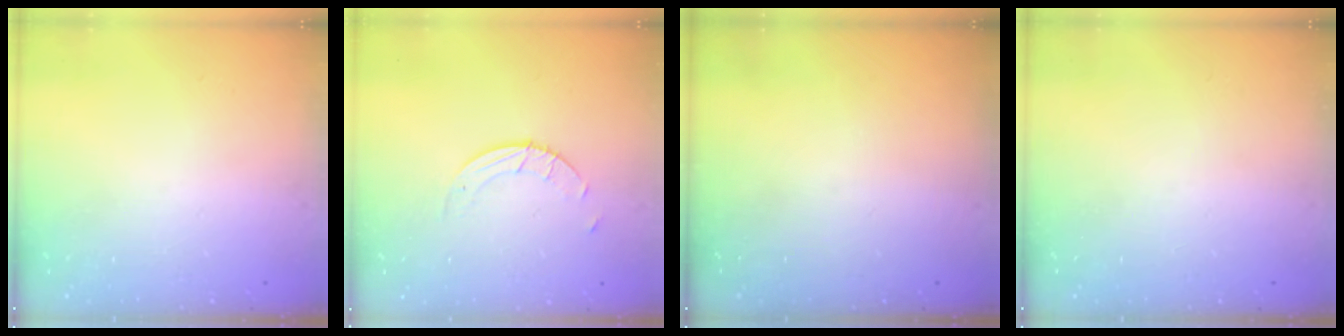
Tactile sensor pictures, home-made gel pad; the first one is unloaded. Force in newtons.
{"total": 2.7, "press": 2.7, "slide": 0.3}
{"total": 0.0}
{"total": 0.0}